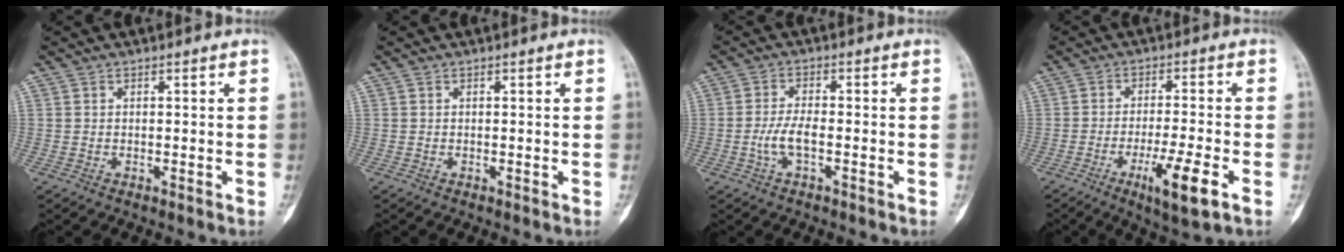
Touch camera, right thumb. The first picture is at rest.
{"total": 0.0}
{"total": 4.3, "force": [-1.3, 1.5, 3.8], "torque": [-0.086, 0.011, -0.028]}
{"total": 9.1, "force": [-3.9, 1.2, 8.1], "torque": [-0.148, 0.000, -0.061]}